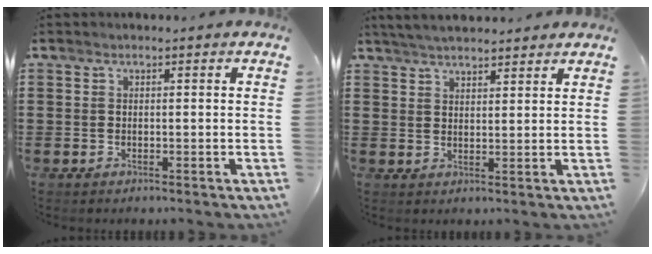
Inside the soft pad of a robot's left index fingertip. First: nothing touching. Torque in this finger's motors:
{"motor_torque": [1.09, -1.05, 0.66, 0.15]}